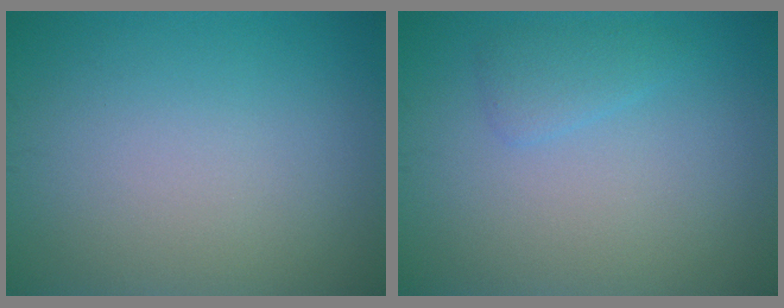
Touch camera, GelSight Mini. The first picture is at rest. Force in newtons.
{"total": 1.4, "press": 1.4, "slide": 0.2}